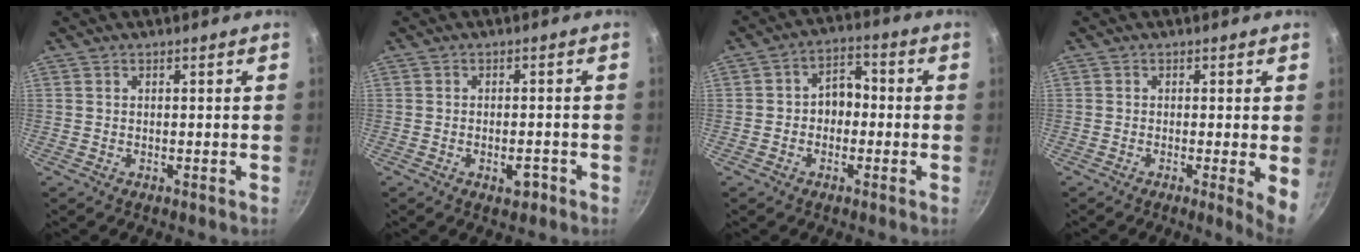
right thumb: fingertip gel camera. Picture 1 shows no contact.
{"total": 3.1, "force": [-1.6, 1.6, 2.2], "torque": [-0.019, 0.013, -0.021]}
{"total": 6.2, "force": [-0.8, 4.9, 3.8], "torque": [-0.014, 0.024, -0.022]}
{"total": 4.5, "force": [-0.4, 0.6, 4.5], "torque": [-0.054, -0.011, -0.008]}